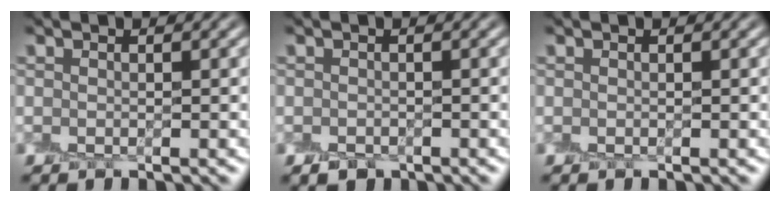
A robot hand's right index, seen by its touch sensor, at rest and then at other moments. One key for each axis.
{"total": 0.8, "fx": -0.5, "fy": 0.6, "fz": -0.1, "tx": 0.005, "ty": 0.000, "tz": -0.013}
{"total": 0.0}